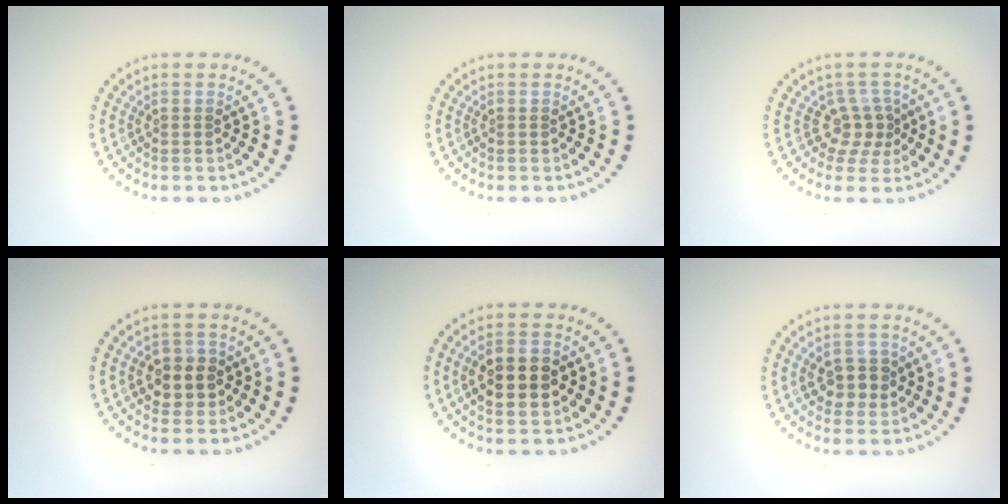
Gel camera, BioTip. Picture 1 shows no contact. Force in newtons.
{"total": 0.0}
{"total": 2.4, "press": 1.7, "slide": 1.8}
{"total": 2.8, "press": 2.7, "slide": 0.7}
{"total": 5.1, "press": 5.1, "slide": 0.5}
{"total": 2.9, "press": 2.8, "slide": 0.7}